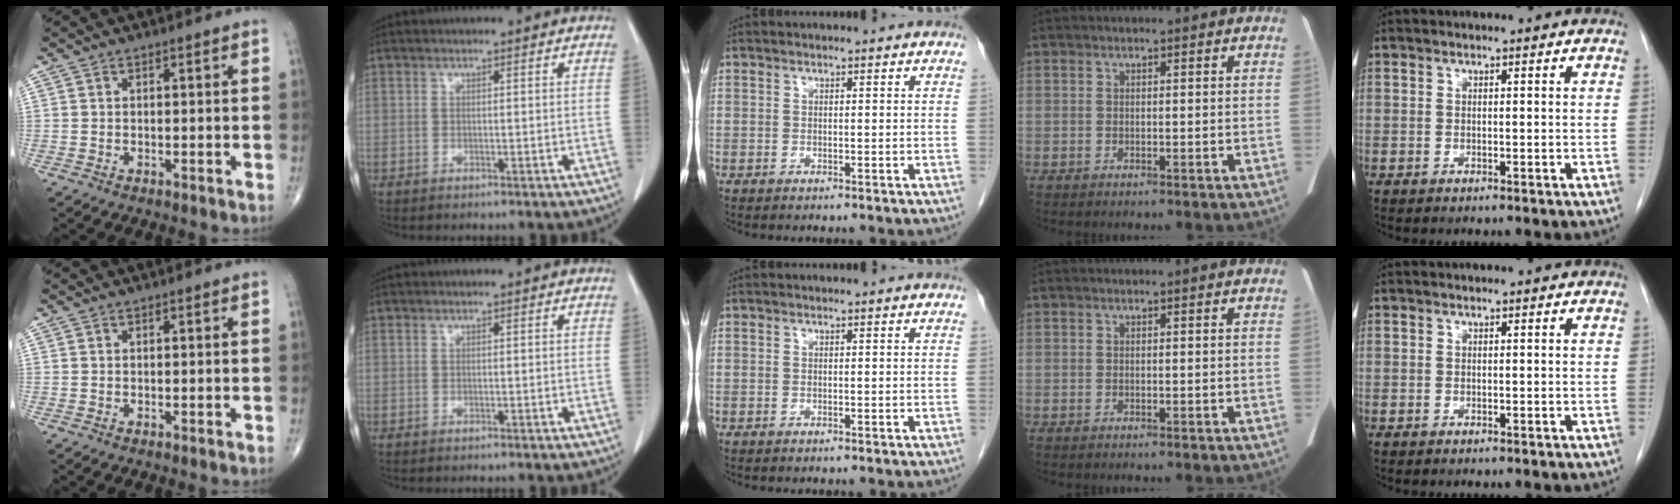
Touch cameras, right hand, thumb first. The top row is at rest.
{}